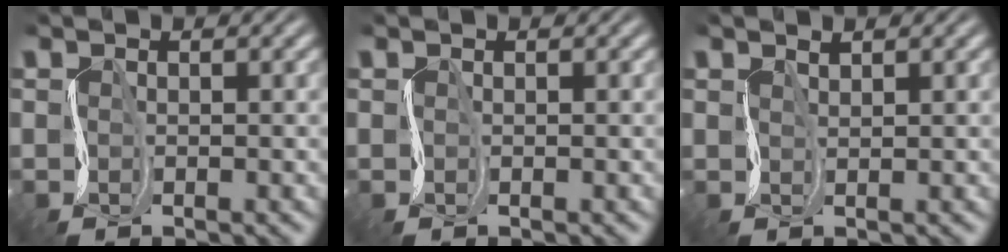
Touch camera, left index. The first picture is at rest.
{"total": 0.0}
{"total": 0.9, "force": [0.6, 0.2, 0.7], "torque": [-0.012, 0.001, 0.006]}